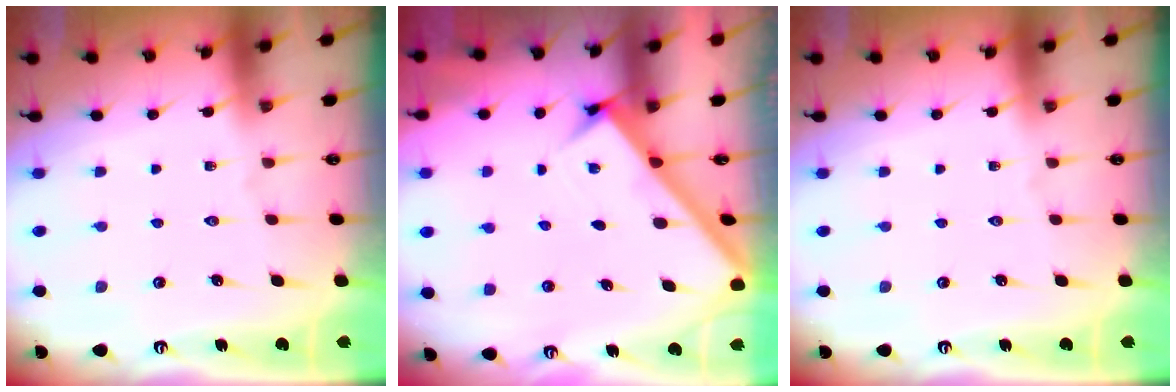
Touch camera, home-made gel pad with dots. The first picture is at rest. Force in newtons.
{"total": 2.5, "press": 2.5, "slide": 0.3}
{"total": 0.0}